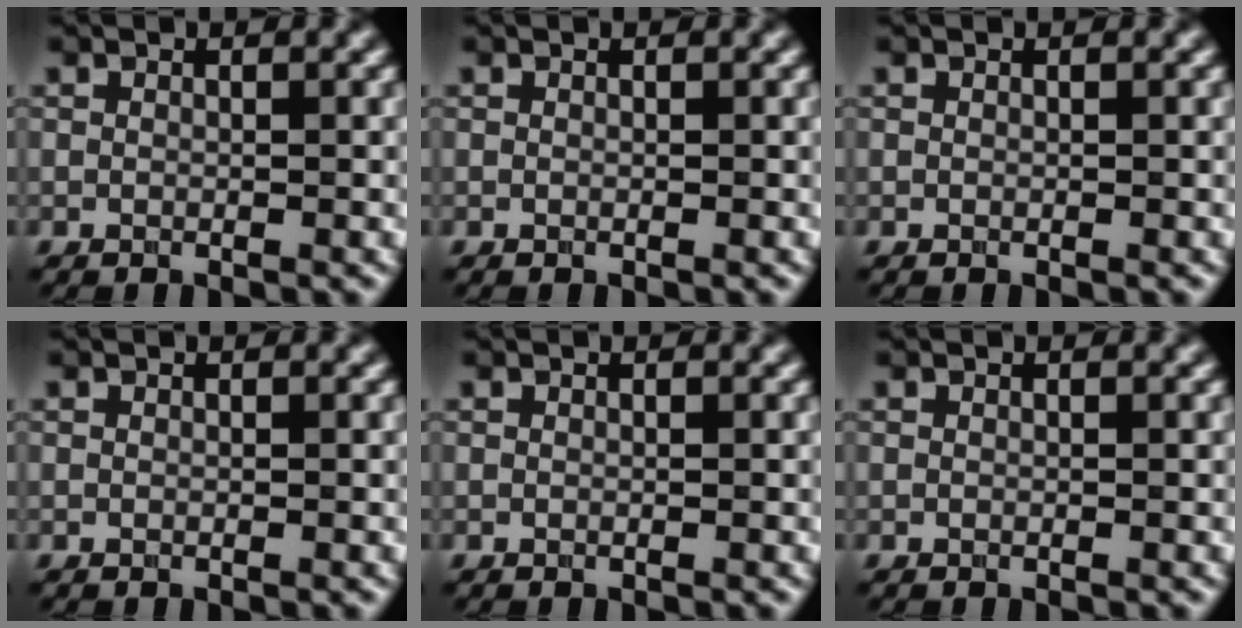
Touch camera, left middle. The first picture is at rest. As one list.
[{"total": 0.0}, {"total": 0.0}, {"total": 0.0}, {"total": 0.0}, {"total": 0.0}]